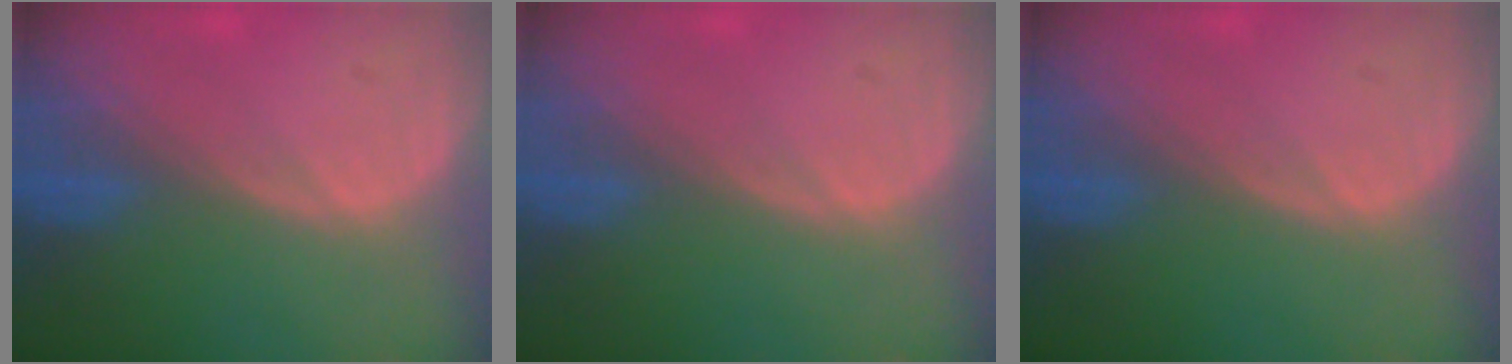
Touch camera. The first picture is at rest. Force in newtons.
{"total": 0.0}
{"total": 0.0}